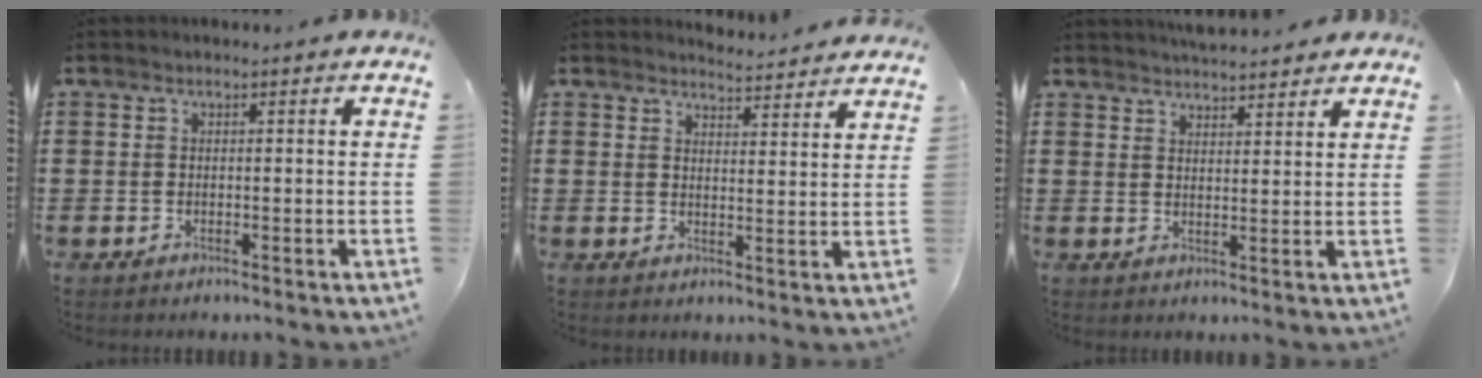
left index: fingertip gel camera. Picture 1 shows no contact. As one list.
[{"total": 3.7, "force": [3.7, -0.2, 0.2], "torque": [-0.007, -0.025, 0.064]}, {"total": 3.4, "force": [3.4, 0.2, 0.4], "torque": [-0.018, -0.006, 0.064]}]